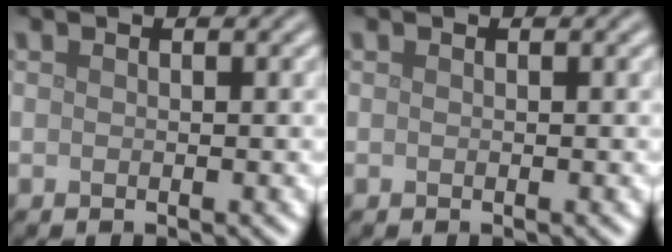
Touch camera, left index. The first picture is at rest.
{"total": 0.0}